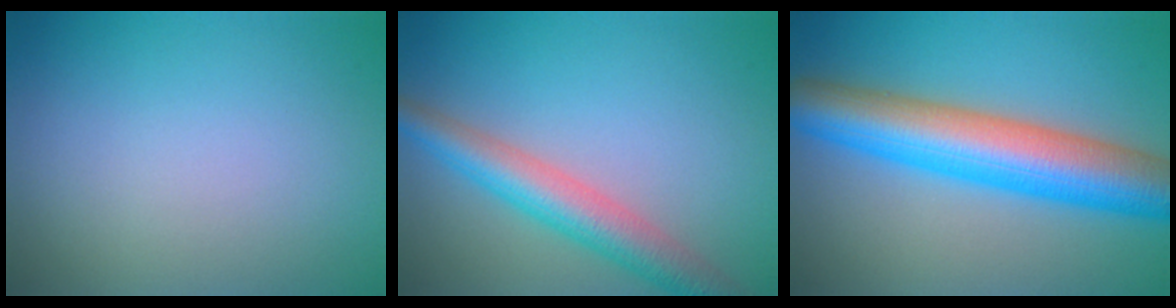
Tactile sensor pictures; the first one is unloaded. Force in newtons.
{"total": 5.2, "press": 5.2, "slide": 0.2}
{"total": 10.0, "press": 10.0, "slide": 0.2}